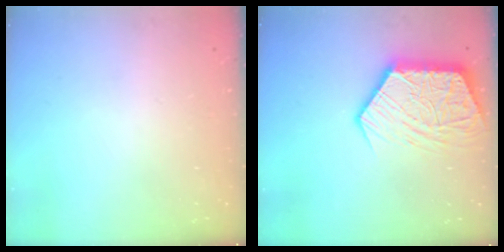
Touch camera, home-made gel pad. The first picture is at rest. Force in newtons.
{"total": 17.7, "press": 17.6, "slide": 1.7}